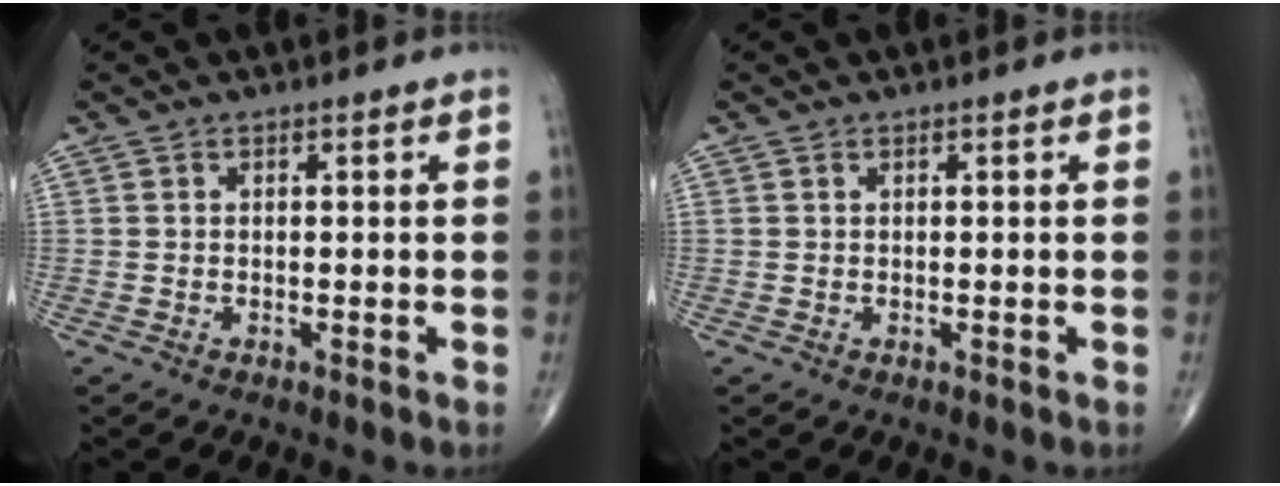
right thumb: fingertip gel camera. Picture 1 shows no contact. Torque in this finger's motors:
{"motor_torque": [0.07, 0.07, 0.07, 0.17, 0.03]}